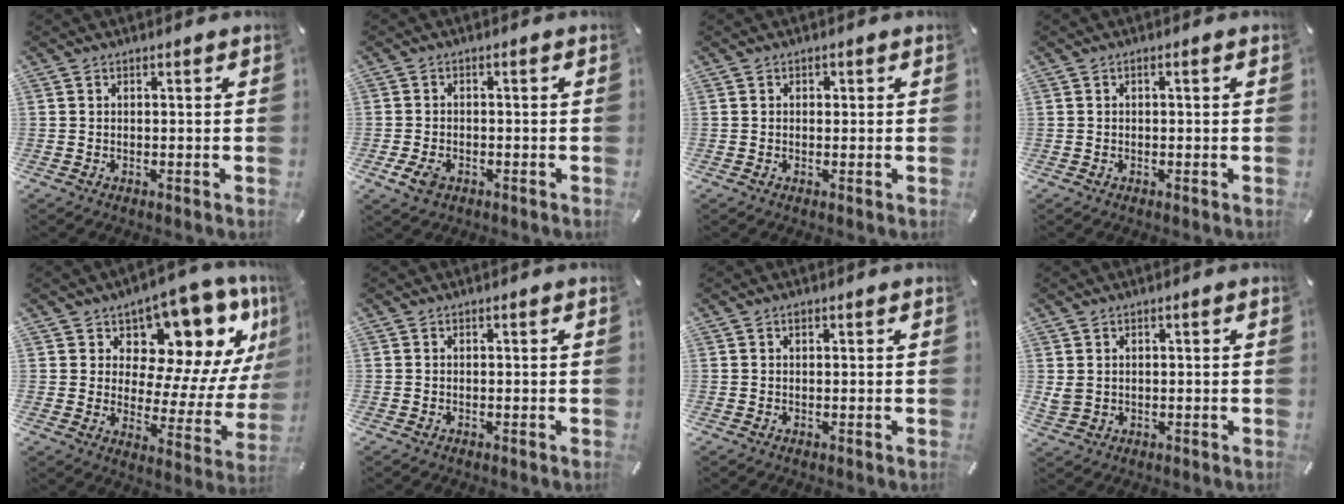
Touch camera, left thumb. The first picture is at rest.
{"total": 3.8, "force": [-1.8, 2.4, 2.3], "torque": [-0.058, 0.000, -0.036]}
{"total": 0.9, "force": [0.1, 0.8, 0.3], "torque": [-0.007, 0.004, 0.001]}
{"total": 1.0, "force": [-0.2, 0.3, 0.9], "torque": [-0.016, 0.001, -0.004]}
{"total": 11.2, "force": [7.4, 6.6, 5.2], "torque": [-0.052, -0.100, 0.119]}
{"total": 0.0}
{"total": 0.6, "force": [0.3, 0.3, 0.4], "torque": [-0.009, 0.001, 0.005]}
{"total": 2.3, "force": [0.7, 2.0, 1.0], "torque": [-0.022, 0.003, 0.013]}